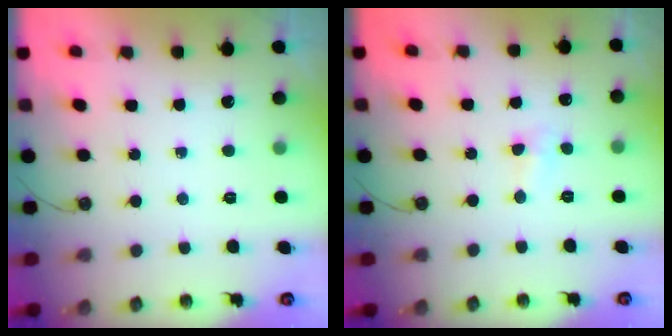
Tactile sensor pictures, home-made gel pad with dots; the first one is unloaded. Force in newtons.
{"total": 3.1, "press": 3.1, "slide": 0.5}